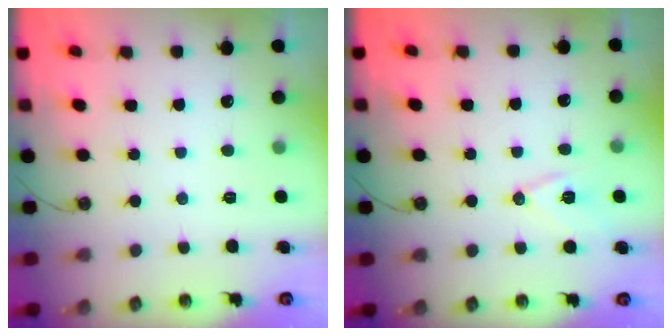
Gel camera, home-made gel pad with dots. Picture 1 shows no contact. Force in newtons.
{"total": 9.3, "press": 8.6, "slide": 3.5}